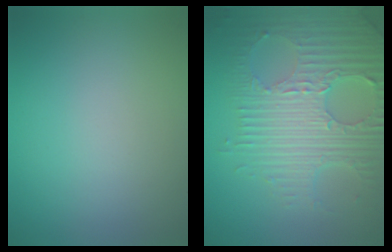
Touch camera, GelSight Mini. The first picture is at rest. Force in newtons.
{"total": 7.9, "press": 5.6, "slide": 5.6}